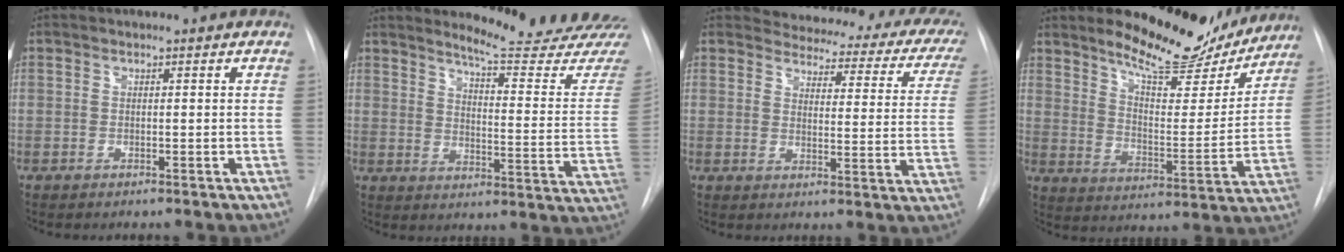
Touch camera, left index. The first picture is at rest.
{"total": 19.4, "force": [18.6, 0.0, 5.6], "torque": [-0.075, -0.145, 0.214]}
{"total": 20.6, "force": [18.7, 5.5, 6.7], "torque": [-0.067, -0.065, 0.191]}
{"total": 15.2, "force": [13.5, 3.8, 5.9], "torque": [-0.082, -0.039, 0.192]}